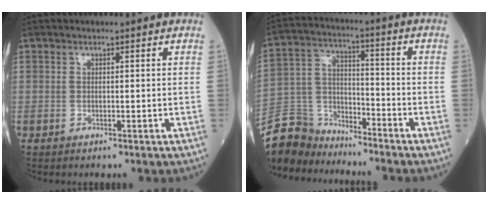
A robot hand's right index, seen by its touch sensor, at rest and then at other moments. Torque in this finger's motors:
{"motor_torque": [-0.08, -0.42, -0.36, -0.22]}